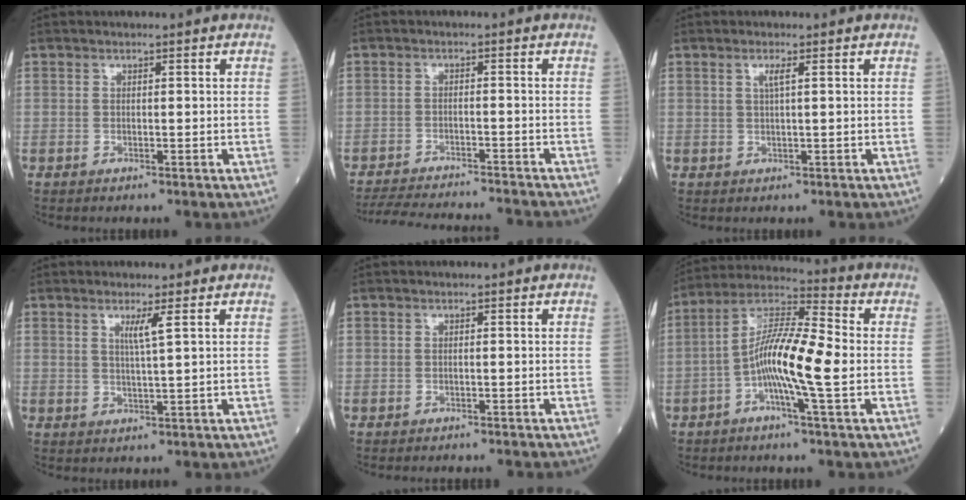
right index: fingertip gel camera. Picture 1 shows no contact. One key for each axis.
{"total": 13.4, "fx": -12.7, "fy": 1.0, "fz": 4.1, "tx": -0.066, "ty": -0.008, "tz": -0.180}
{"total": 1.5, "fx": 0.6, "fy": -0.2, "fz": 1.4, "tx": -0.030, "ty": 0.000, "tz": 0.010}
{"total": 2.6, "fx": 1.2, "fy": -0.7, "fz": 2.3, "tx": -0.045, "ty": -0.007, "tz": 0.023}
{"total": 3.1, "fx": -2.9, "fy": 0.9, "fz": 0.9, "tx": -0.007, "ty": -0.003, "tz": -0.037}
{"total": 11.8, "fx": -2.2, "fy": 0.7, "fz": 11.5, "tx": -0.220, "ty": 0.011, "tz": -0.051}